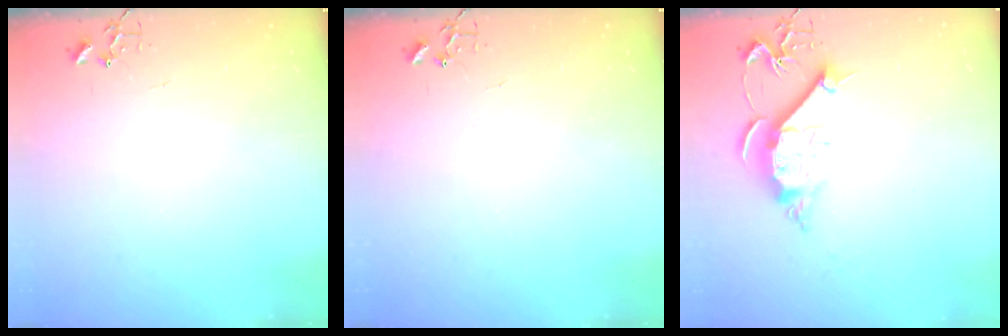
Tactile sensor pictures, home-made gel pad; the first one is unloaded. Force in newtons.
{"total": 0.0}
{"total": 10.9, "press": 10.9, "slide": 0.7}